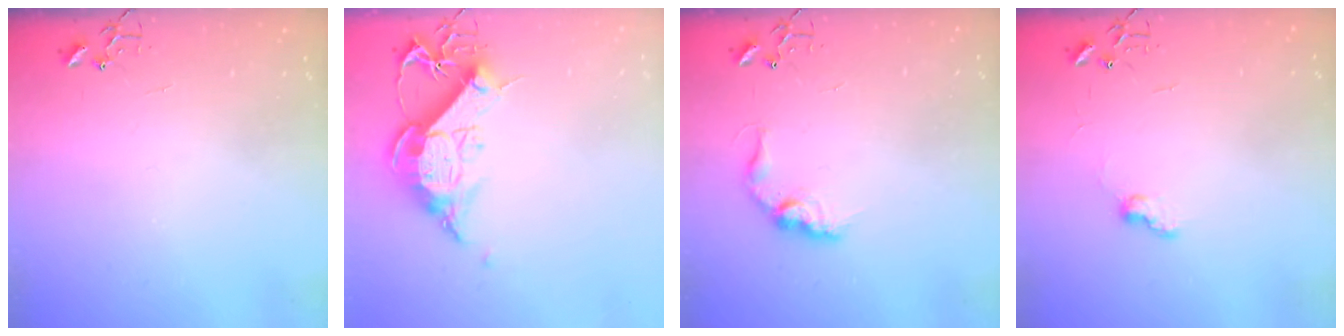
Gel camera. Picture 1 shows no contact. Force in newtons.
{"total": 12.9, "press": 12.8, "slide": 1.3}
{"total": 11.0, "press": 11.0, "slide": 0.3}
{"total": 6.3, "press": 6.2, "slide": 0.9}